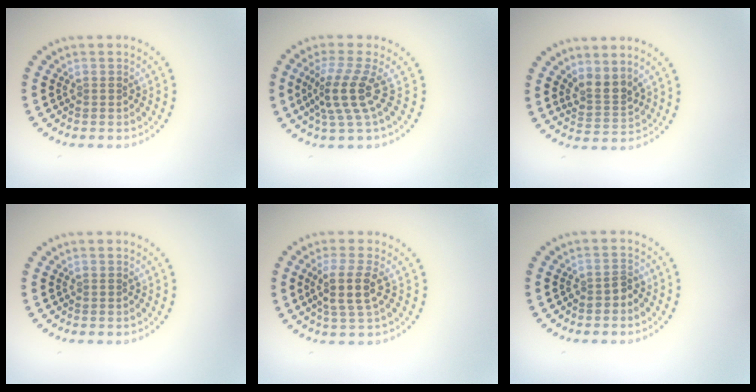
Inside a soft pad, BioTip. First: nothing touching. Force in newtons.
{"total": 3.8, "press": 2.7, "slide": 2.7}
{"total": 2.5, "press": 1.9, "slide": 1.7}
{"total": 0.0}
{"total": 3.0, "press": 2.6, "slide": 1.6}
{"total": 1.1, "press": 1.0, "slide": 0.4}